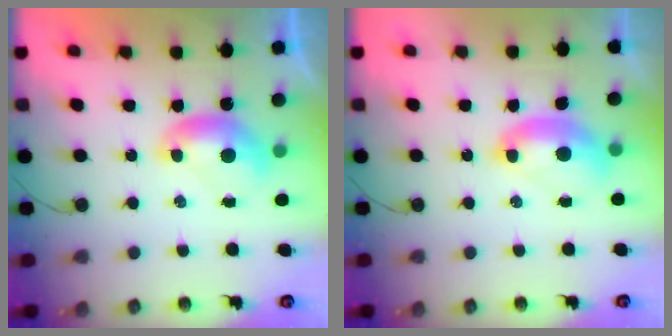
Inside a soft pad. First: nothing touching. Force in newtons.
{"total": 2.7, "press": 2.6, "slide": 0.6}